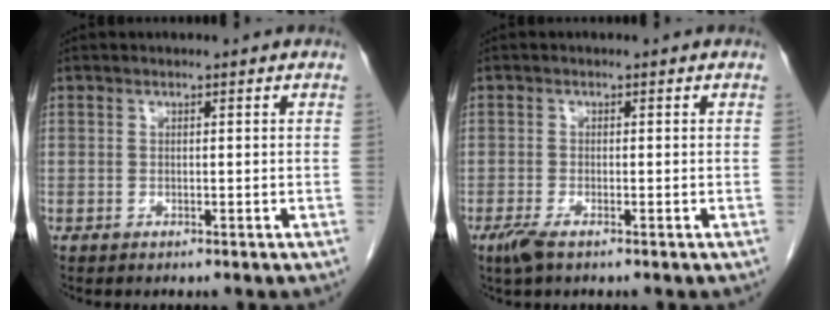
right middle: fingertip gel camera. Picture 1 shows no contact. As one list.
[{"total": 2.4, "force": [-1.5, 0.4, 1.8], "torque": [-0.041, -0.006, -0.031]}]